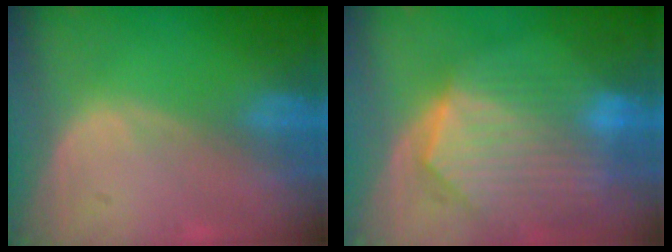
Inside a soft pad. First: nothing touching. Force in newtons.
{"total": 10.2, "press": 9.0, "slide": 4.8}